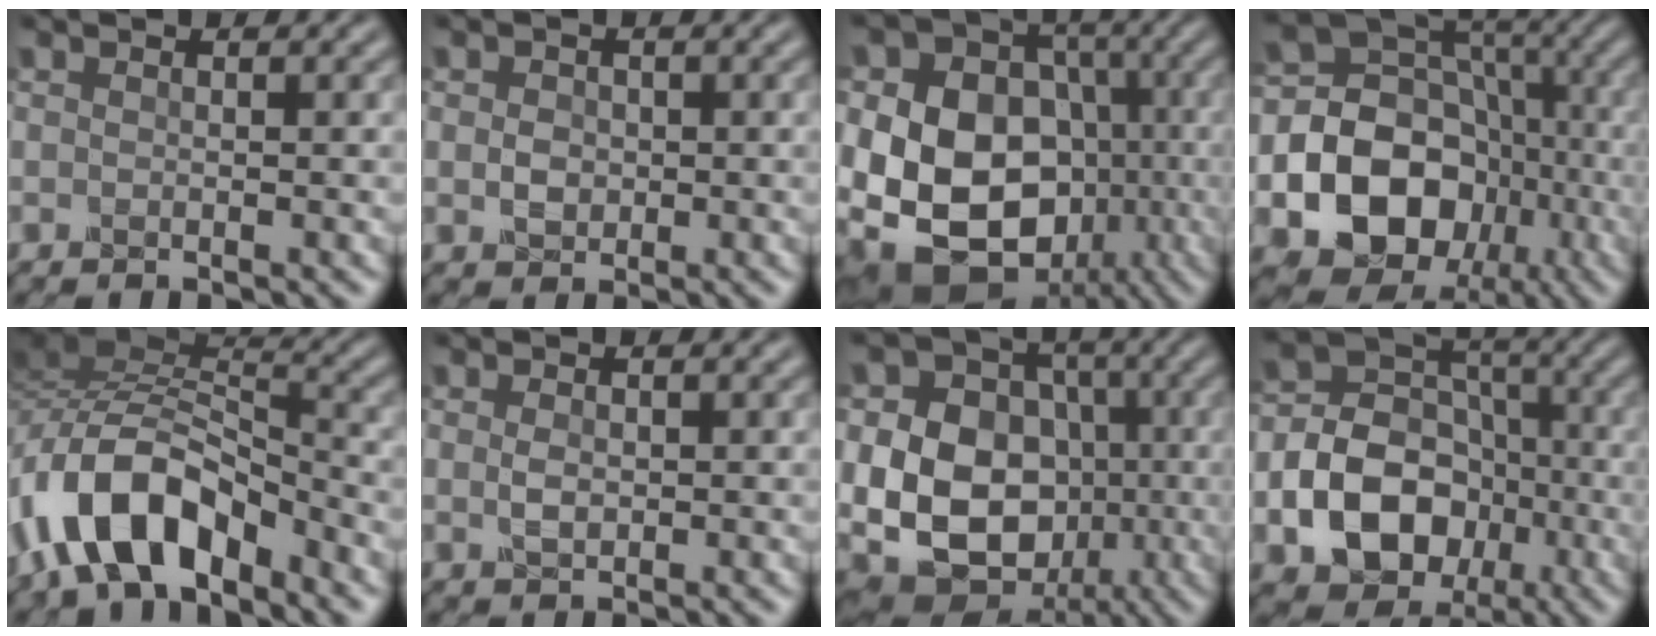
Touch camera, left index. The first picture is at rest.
{"total": 1.4, "force": [0.0, 1.3, 0.6], "torque": [-0.018, 0.003, -0.004]}
{"total": 15.1, "force": [-2.7, 12.2, 8.5], "torque": [-0.168, -0.018, -0.045]}
{"total": 16.7, "force": [-3.6, 14.1, 8.0], "torque": [-0.167, 0.005, -0.068]}
{"total": 10.4, "force": [-5.7, 4.8, 7.2], "torque": [-0.143, 0.013, -0.114]}
{"total": 1.0, "force": [0.1, 0.7, 0.8], "torque": [-0.028, 0.002, 0.002]}
{"total": 13.7, "force": [-2.0, 11.6, 6.8], "torque": [-0.135, -0.011, -0.046]}
{"total": 10.8, "force": [-3.7, 8.7, 5.3], "torque": [-0.106, -0.005, -0.082]}